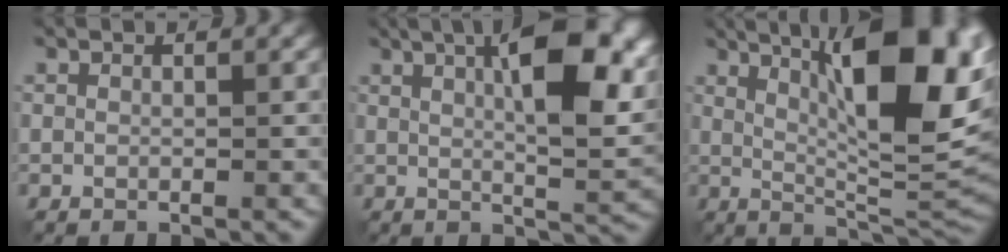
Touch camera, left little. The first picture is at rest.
{"total": 11.6, "force": [3.7, 4.2, 10.2], "torque": [-0.141, 0.009, 0.052]}
{"total": 13.9, "force": [4.5, 4.4, 12.4], "torque": [-0.168, 0.008, 0.071]}